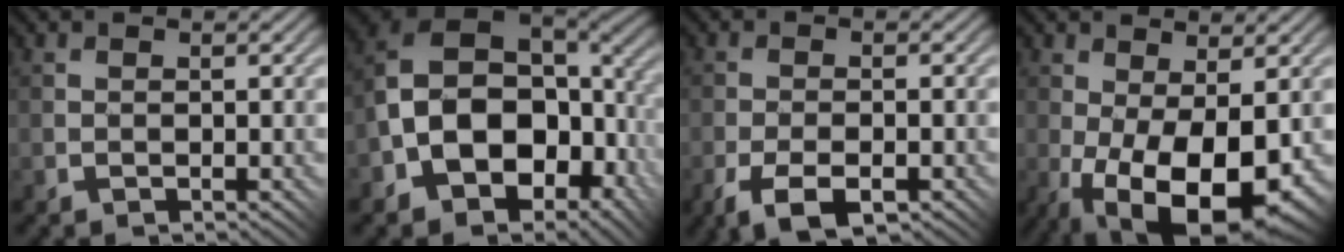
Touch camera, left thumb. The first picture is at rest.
{"total": 16.0, "force": [-2.6, 10.7, 11.6], "torque": [-0.220, -0.030, -0.025]}
{"total": 5.2, "force": [-3.1, 2.1, 3.7], "torque": [-0.069, -0.004, -0.056]}
{"total": 12.8, "force": [-3.9, 5.6, 10.8], "torque": [-0.182, -0.032, -0.041]}